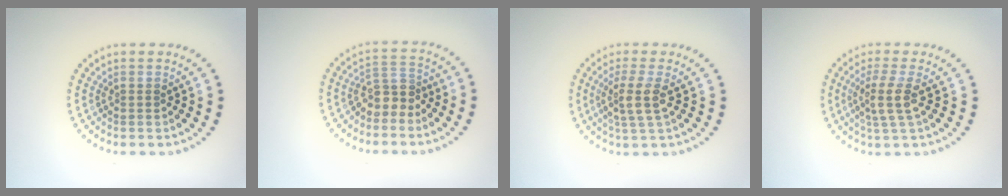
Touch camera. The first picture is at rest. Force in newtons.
{"total": 2.6, "press": 2.1, "slide": 1.6}
{"total": 2.9, "press": 2.4, "slide": 1.6}
{"total": 2.9, "press": 2.3, "slide": 1.8}